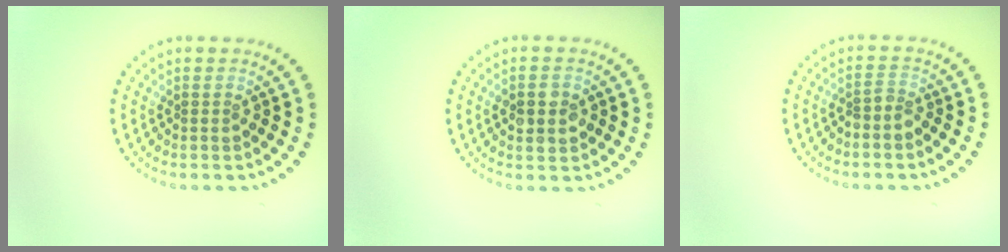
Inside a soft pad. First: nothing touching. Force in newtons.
{"total": 2.9, "press": 2.9, "slide": 0.1}
{"total": 1.5, "press": 1.1, "slide": 1.0}